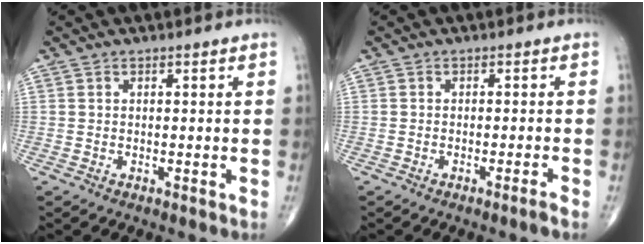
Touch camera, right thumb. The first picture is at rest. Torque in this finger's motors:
{"motor_torque": [-0.48, 0.03, -0.11, -0.05, -0.04]}